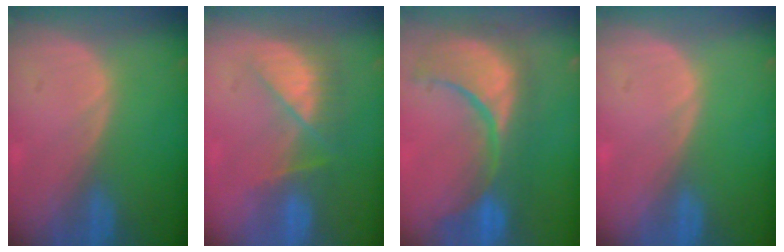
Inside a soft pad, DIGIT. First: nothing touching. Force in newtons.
{"total": 8.1, "press": 7.0, "slide": 4.1}
{"total": 12.6, "press": 11.2, "slide": 5.7}
{"total": 0.0}